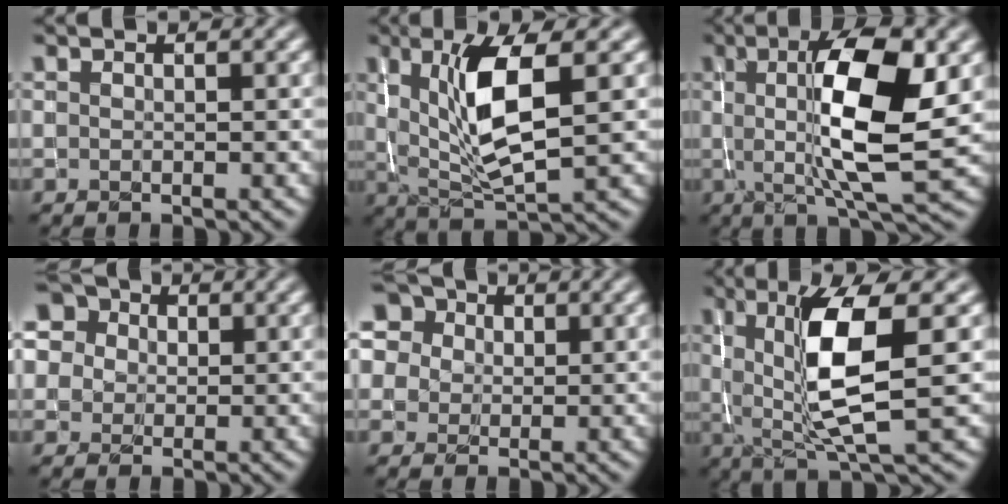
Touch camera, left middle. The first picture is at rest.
{"total": 6.8, "force": [1.3, 1.8, 6.4], "torque": [-0.120, -0.009, 0.030]}
{"total": 9.7, "force": [1.1, 2.4, 9.3], "torque": [-0.141, -0.007, 0.022]}
{"total": 9.5, "force": [4.4, 7.3, 4.2], "torque": [-0.088, 0.034, 0.049]}
{"total": 10.7, "force": [5.2, 8.0, 4.8], "torque": [-0.111, 0.036, 0.067]}
{"total": 8.0, "force": [0.8, 1.8, 7.7], "torque": [-0.134, -0.008, 0.020]}